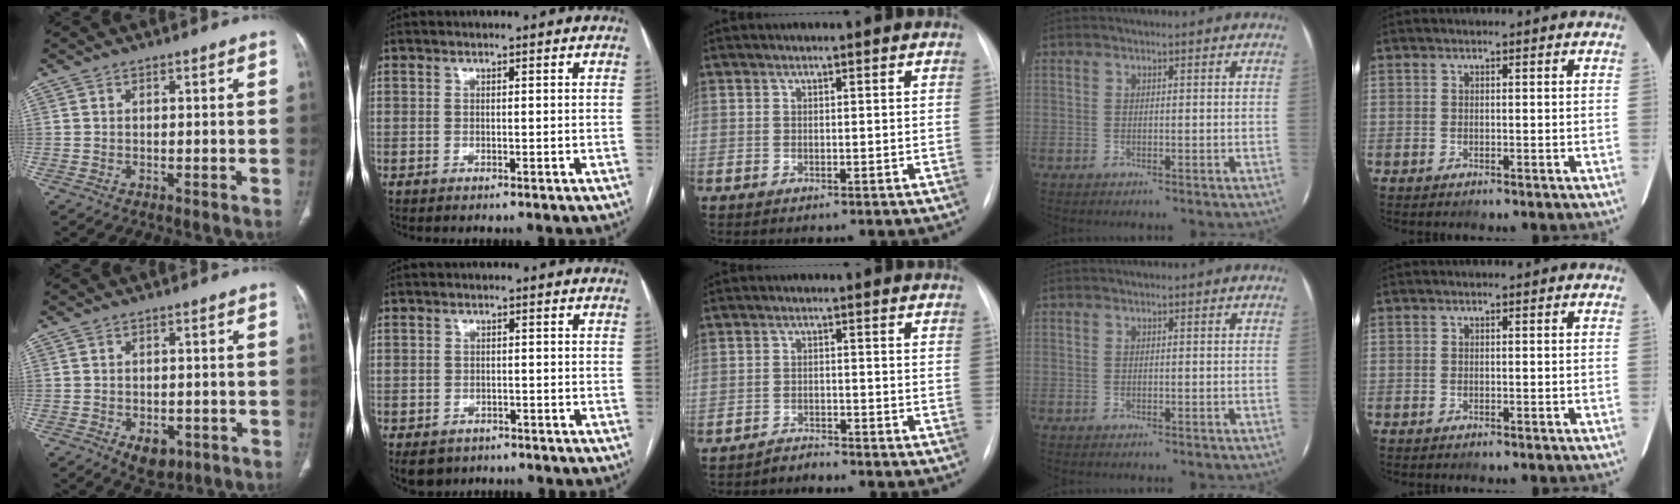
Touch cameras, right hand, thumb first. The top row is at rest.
{"thumb": {"total": 5.1, "force": [-2.1, 3.3, 3.3], "torque": [-0.035, 0.006, -0.019]}, "index": {"total": 4.9, "force": [-3.2, 3.6, 0.9], "torque": [-0.007, 0.004, -0.045]}, "middle": {"total": 1.9, "force": [-1.7, -0.2, -0.7], "torque": [0.015, -0.012, -0.030]}}